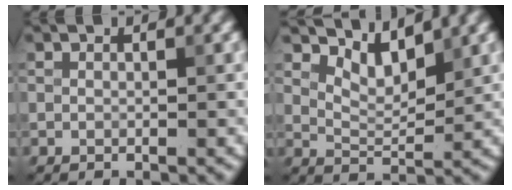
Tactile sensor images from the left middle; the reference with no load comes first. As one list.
[{"total": 3.2, "force": [2.6, 1.0, 1.6], "torque": [-0.035, -0.008, 0.046]}]